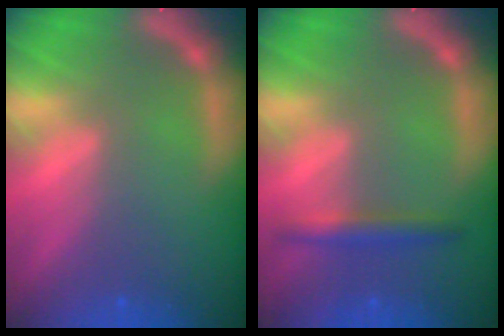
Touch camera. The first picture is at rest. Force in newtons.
{"total": 2.4}